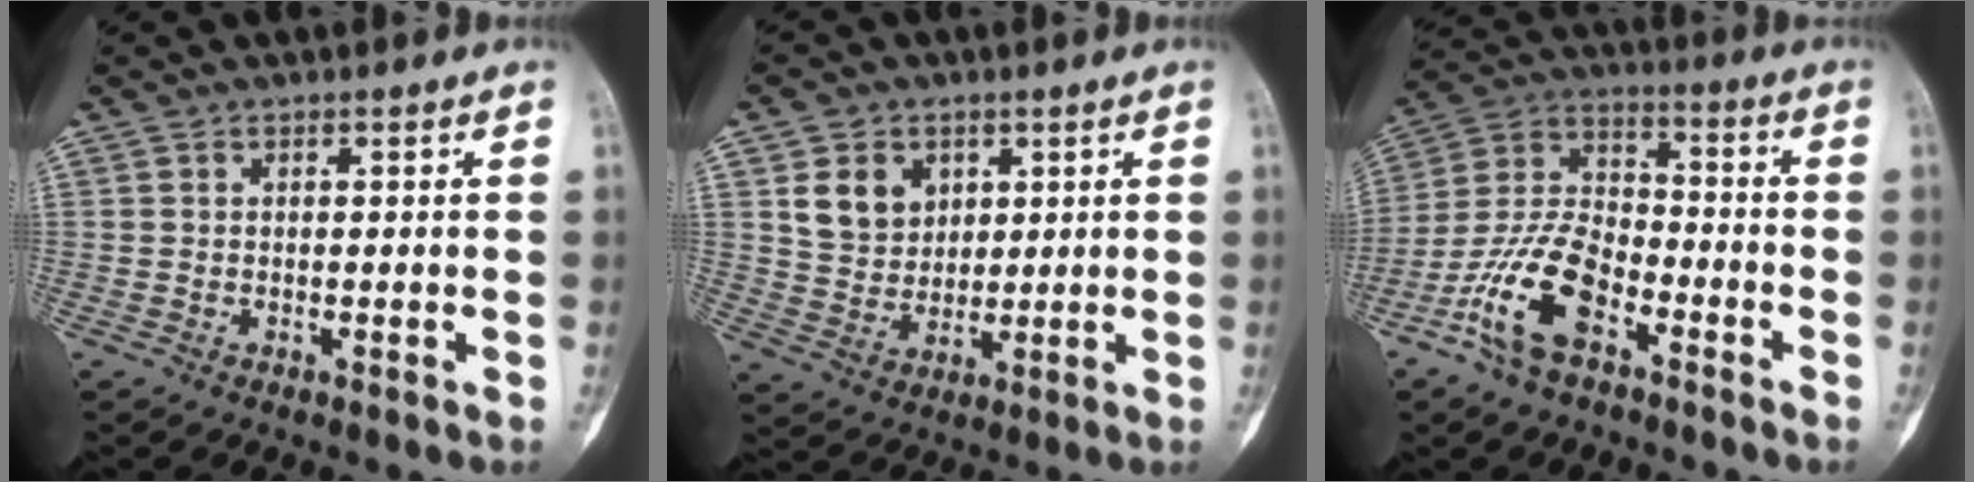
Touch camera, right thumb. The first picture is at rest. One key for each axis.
{"total": 7.9, "fx": 3.0, "fy": 6.4, "fz": 3.6, "tx": -0.035, "ty": -0.017, "tz": 0.061}
{"total": 14.0, "fx": -7.3, "fy": 6.8, "fz": 9.8, "tx": -0.198, "ty": 0.048, "tz": -0.147}